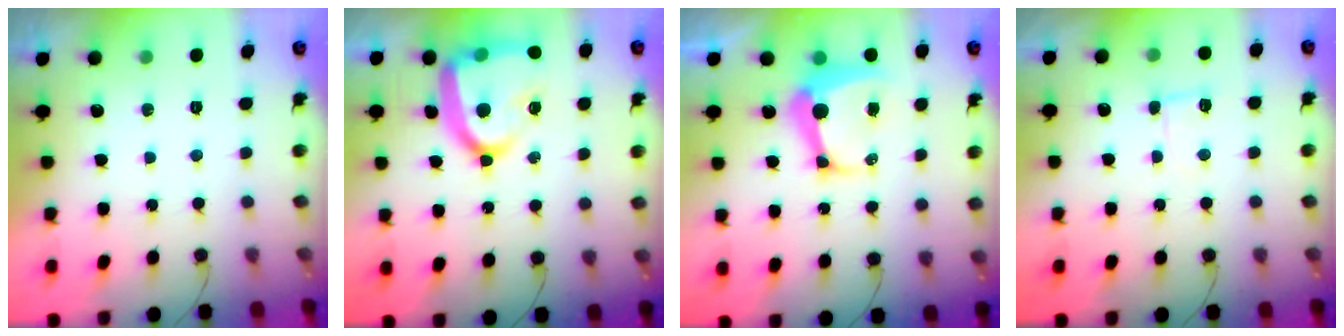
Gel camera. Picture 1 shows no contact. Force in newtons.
{"total": 19.2, "press": 19.1, "slide": 1.7}
{"total": 9.7, "press": 9.6, "slide": 1.0}
{"total": 3.4, "press": 3.4, "slide": 0.4}